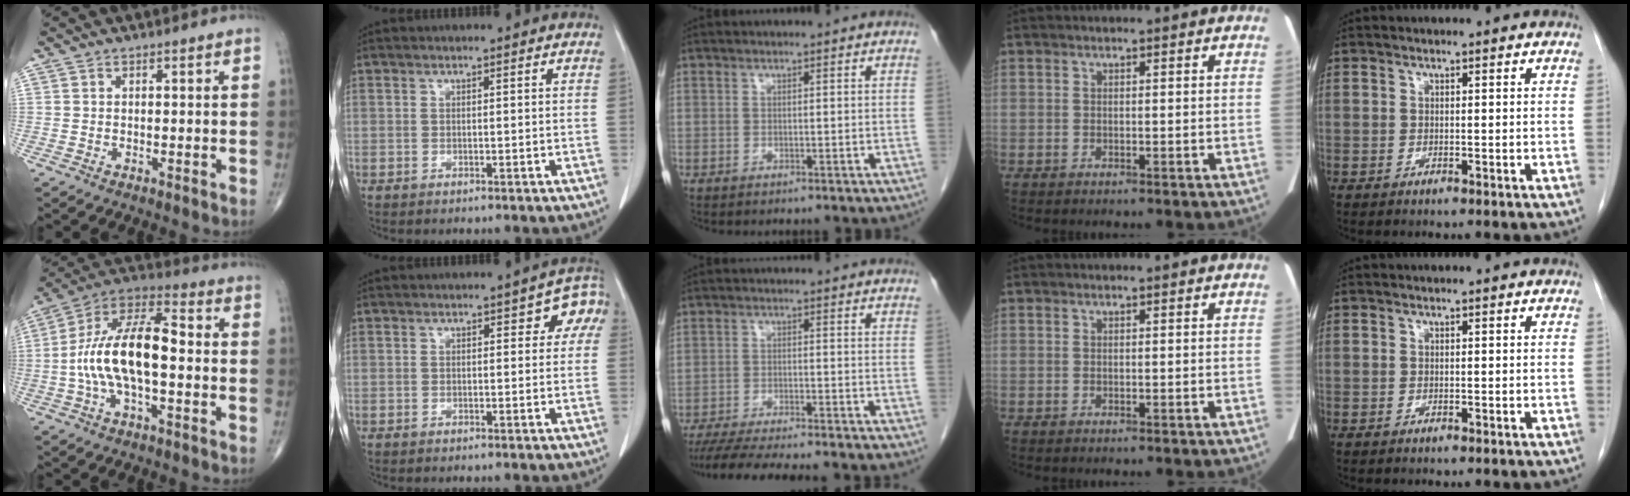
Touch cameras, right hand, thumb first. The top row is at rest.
{"thumb": {"total": 16.5, "force": [-1.5, 7.3, 14.8], "torque": [-0.277, 0.045, -0.036]}, "index": {"total": 4.0, "force": [1.0, 2.3, 3.1], "torque": [-0.026, 0.022, 0.006]}, "middle": {"total": 15.1, "force": [-13.4, 0.6, 6.8], "torque": [-0.106, -0.027, -0.194]}}